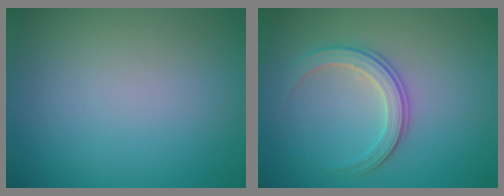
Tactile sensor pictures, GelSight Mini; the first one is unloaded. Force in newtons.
{"total": 2.9, "press": 2.7, "slide": 1.0}